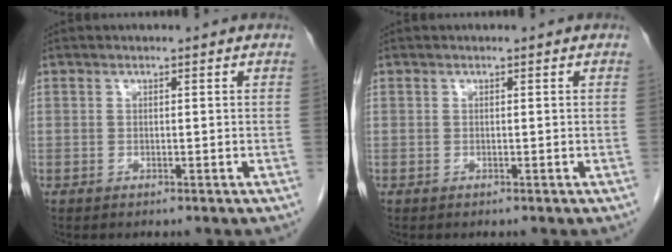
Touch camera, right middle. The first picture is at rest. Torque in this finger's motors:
{"motor_torque": [0.02, -0.01, 0.00, 0.00]}